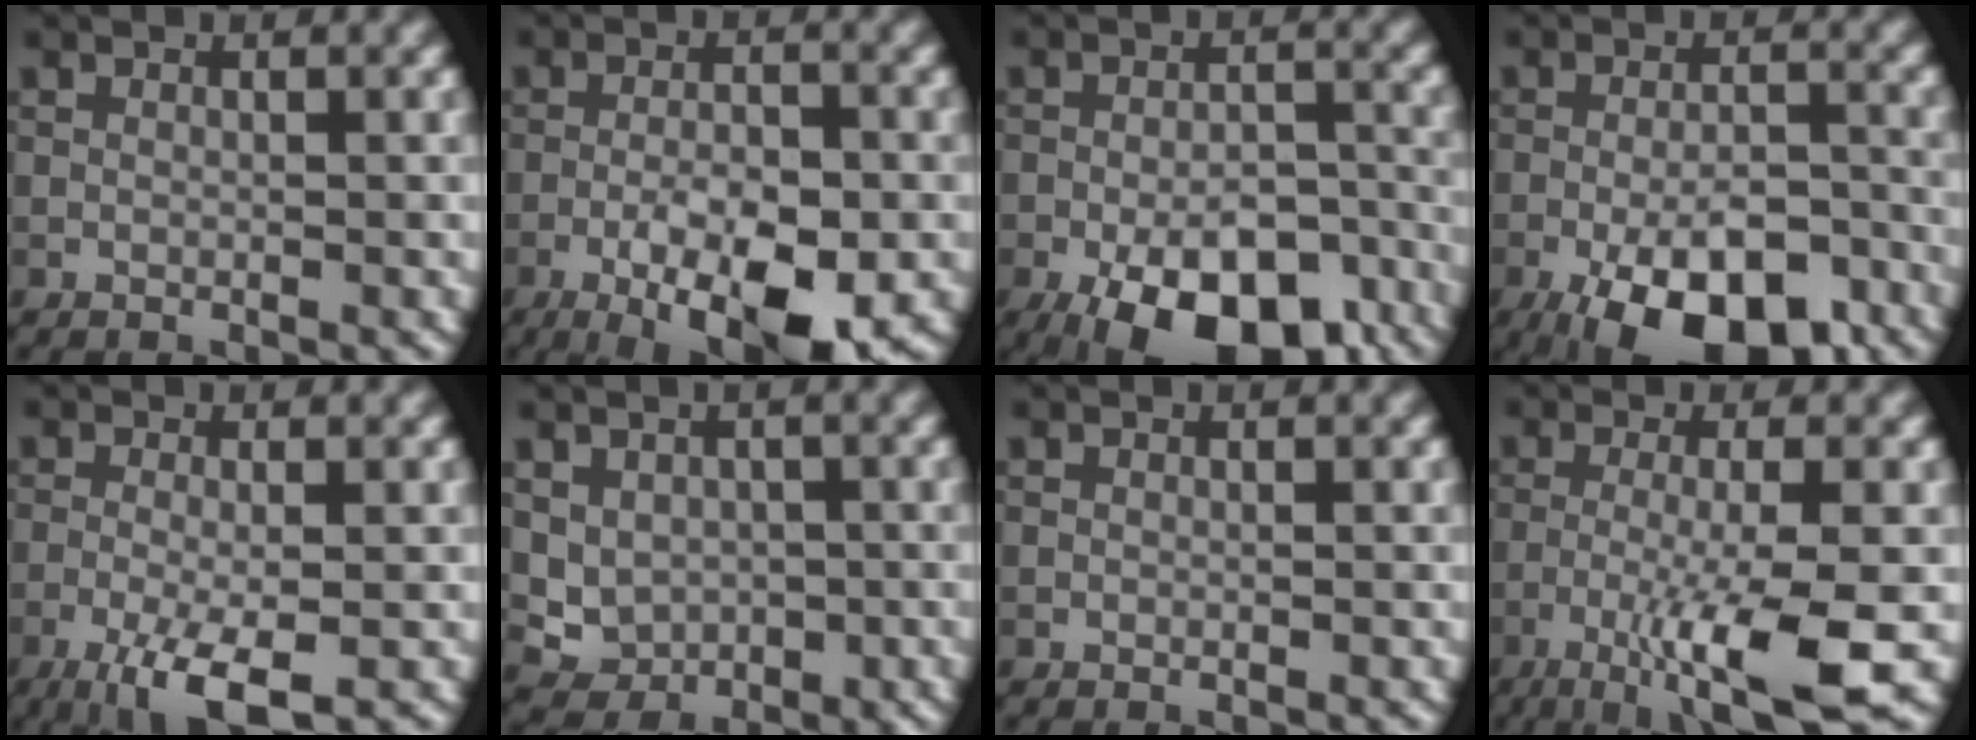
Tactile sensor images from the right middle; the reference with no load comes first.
{"total": 8.8, "force": [-4.1, 3.0, 7.2], "torque": [-0.118, -0.005, -0.065]}
{"total": 12.5, "force": [-7.5, 5.6, 8.2], "torque": [-0.128, -0.028, -0.108]}
{"total": 10.4, "force": [-5.9, 4.1, 7.5], "torque": [-0.125, -0.009, -0.096]}
{"total": 5.3, "force": [-2.4, 1.4, 4.5], "torque": [-0.088, -0.004, -0.048]}
{"total": 3.4, "force": [0.1, 3.0, 1.7], "torque": [-0.030, -0.014, 0.013]}
{"total": 0.0}
{"total": 7.5, "force": [-3.1, 1.0, 6.8], "torque": [-0.116, -0.002, -0.061]}